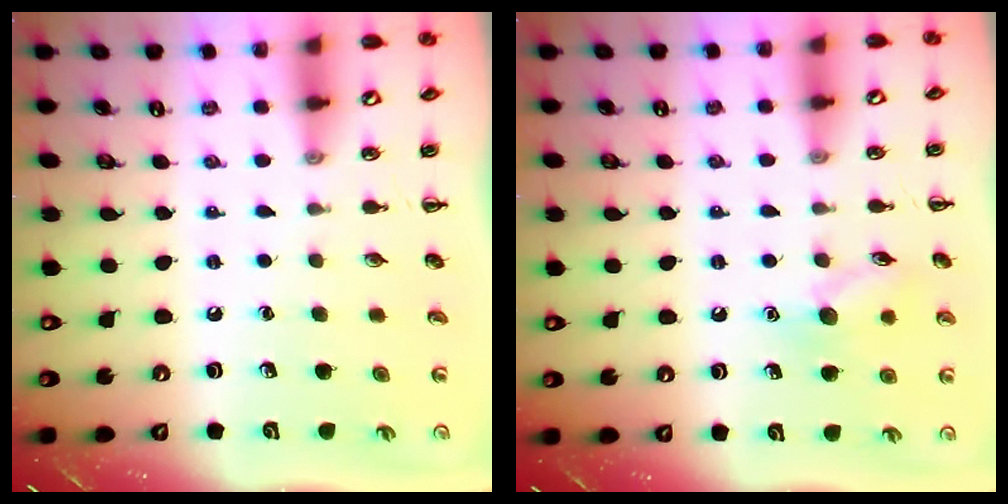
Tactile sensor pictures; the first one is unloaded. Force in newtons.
{"total": 9.1, "press": 9.0, "slide": 1.3}